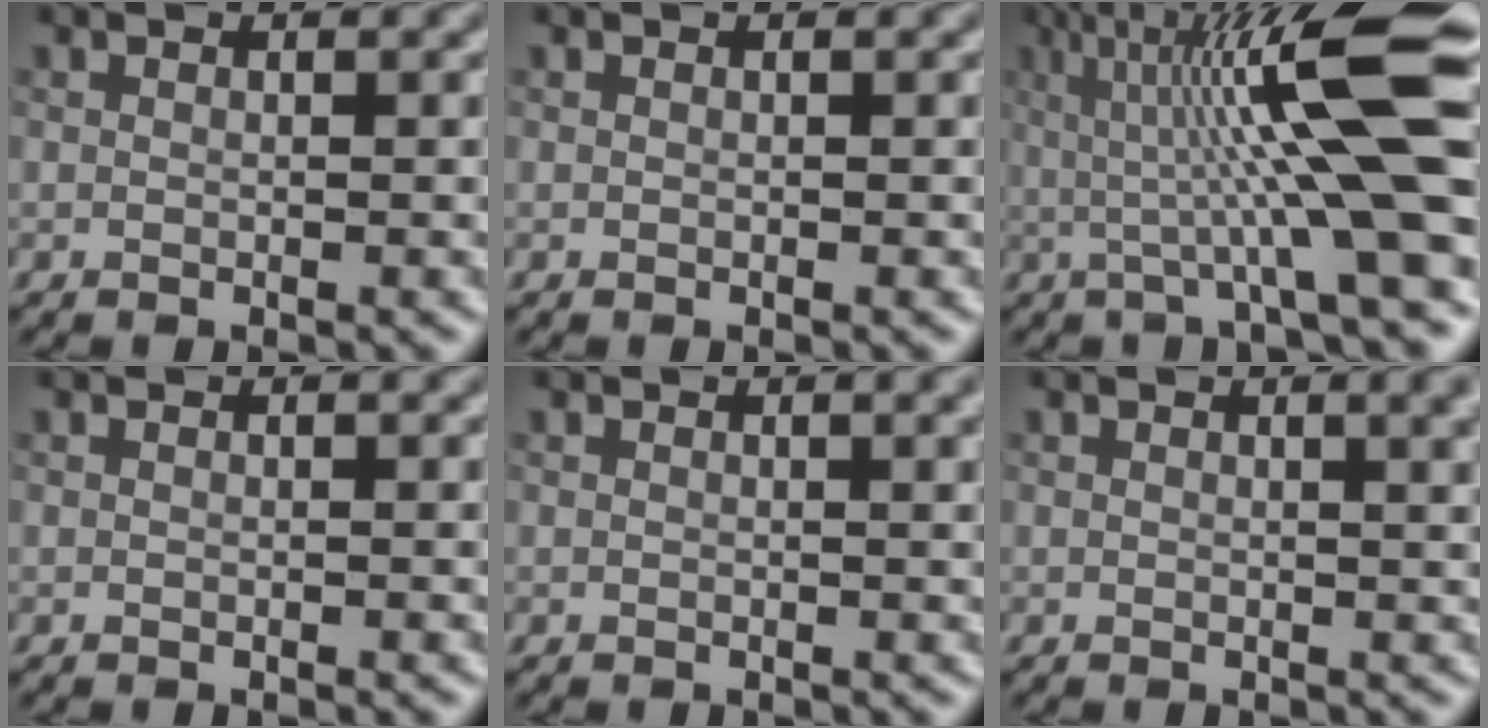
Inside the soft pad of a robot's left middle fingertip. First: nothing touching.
{"total": 0.0}
{"total": 13.6, "force": [1.4, 2.2, 13.4], "torque": [-0.199, 0.026, 0.020]}
{"total": 0.0}
{"total": 1.8, "force": [0.8, 0.6, 1.5], "torque": [-0.014, 0.005, 0.005]}
{"total": 3.2, "force": [1.3, 1.3, 2.6], "torque": [-0.016, 0.006, 0.010]}